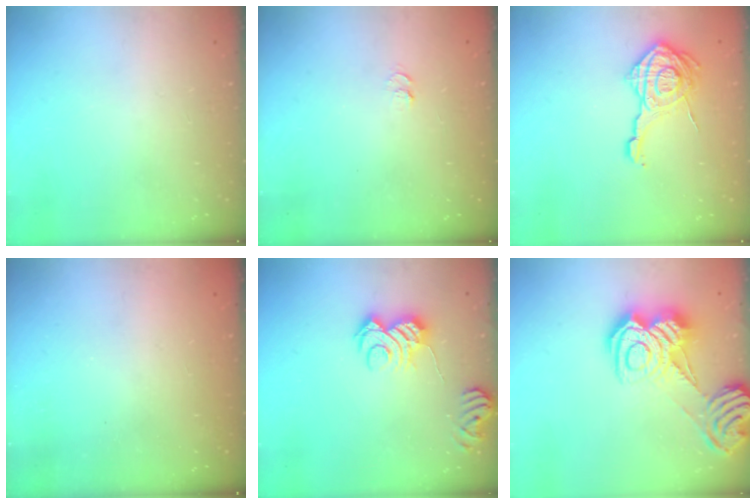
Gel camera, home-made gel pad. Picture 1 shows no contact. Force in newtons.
{"total": 5.2, "press": 5.2, "slide": 0.7}
{"total": 15.5, "press": 15.4, "slide": 1.2}
{"total": 2.5, "press": 2.4, "slide": 0.8}
{"total": 7.7, "press": 7.7, "slide": 0.4}
{"total": 16.6, "press": 16.6, "slide": 0.9}